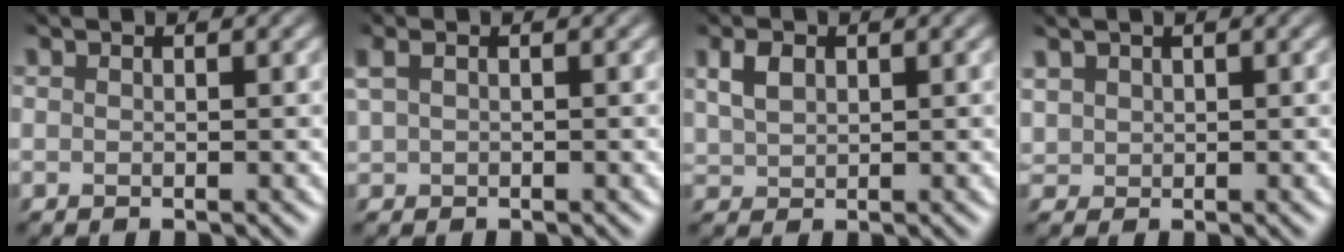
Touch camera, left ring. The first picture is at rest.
{"total": 1.0, "force": [0.4, 0.4, 0.8], "torque": [-0.026, 0.003, 0.021]}
{"total": 1.2, "force": [0.4, 0.9, 0.7], "torque": [-0.028, 0.003, 0.020]}
{"total": 1.0, "force": [0.9, 0.5, 0.0], "torque": [-0.011, 0.007, 0.030]}